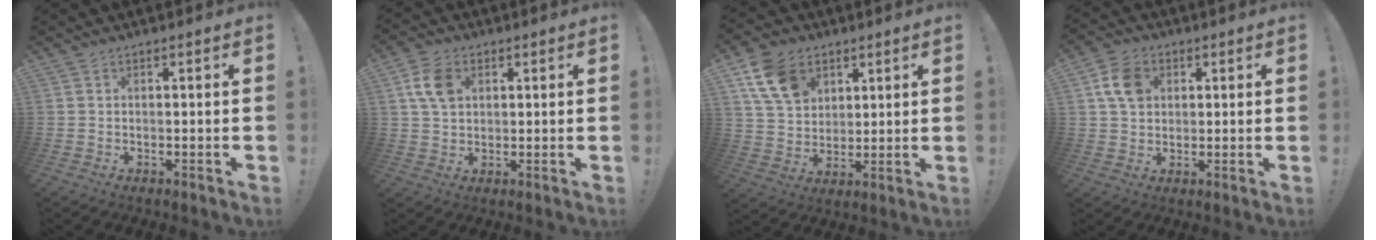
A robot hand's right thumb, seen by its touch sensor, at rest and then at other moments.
{"total": 8.4, "force": [2.7, 6.0, 5.2], "torque": [-0.096, 0.009, 0.054]}
{"total": 13.5, "force": [6.6, 9.9, 6.4], "torque": [-0.115, -0.016, 0.135]}
{"total": 8.7, "force": [2.7, 6.7, 4.8], "torque": [-0.076, 0.011, 0.056]}